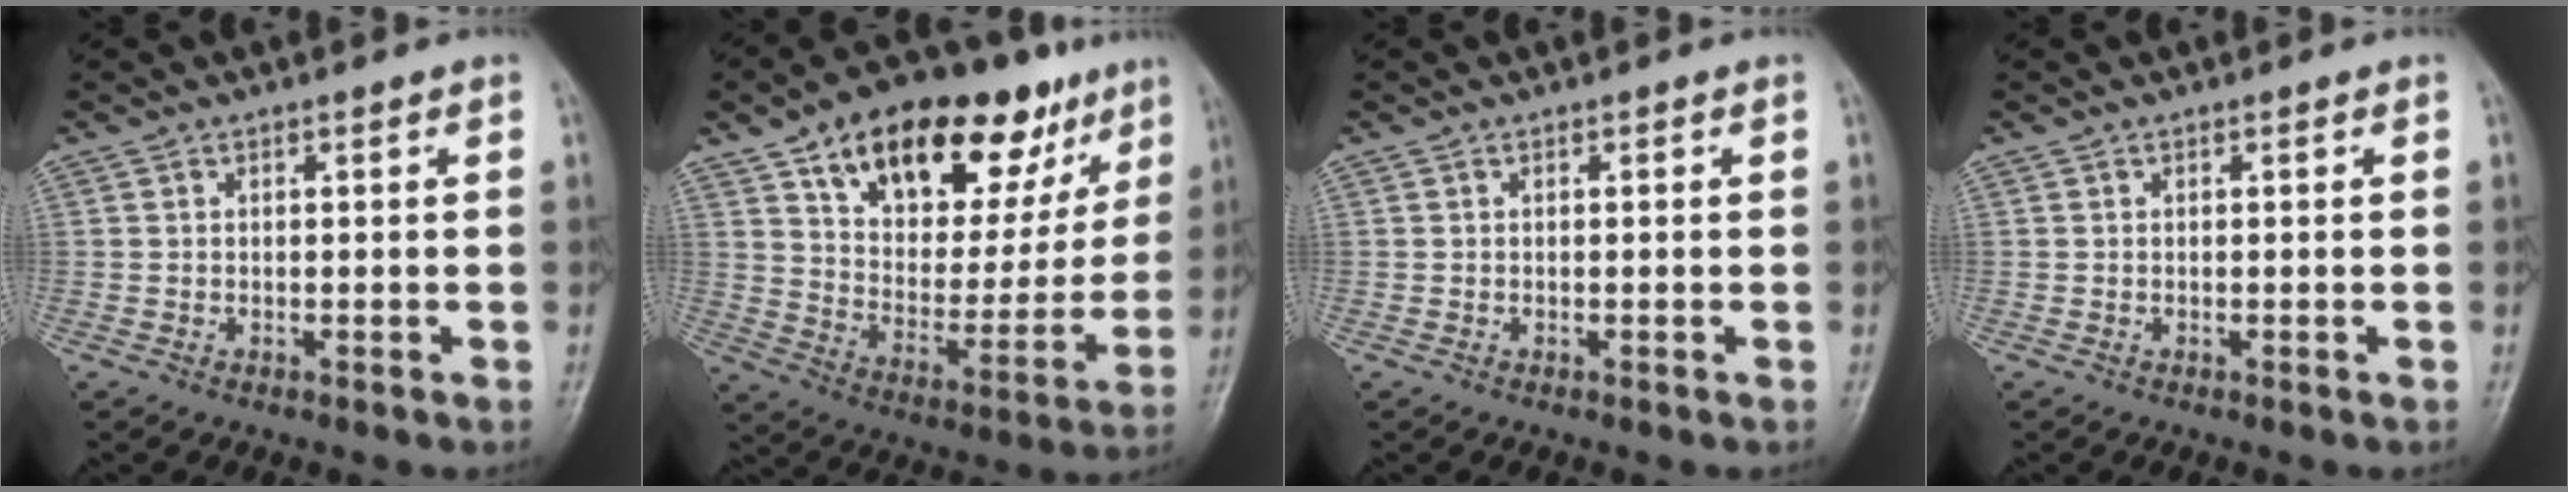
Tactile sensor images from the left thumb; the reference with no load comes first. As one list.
[{"total": 26.7, "force": [14.8, 13.6, 17.6], "torque": [-0.224, -0.019, 0.238]}, {"total": 0.0}, {"total": 0.0}]